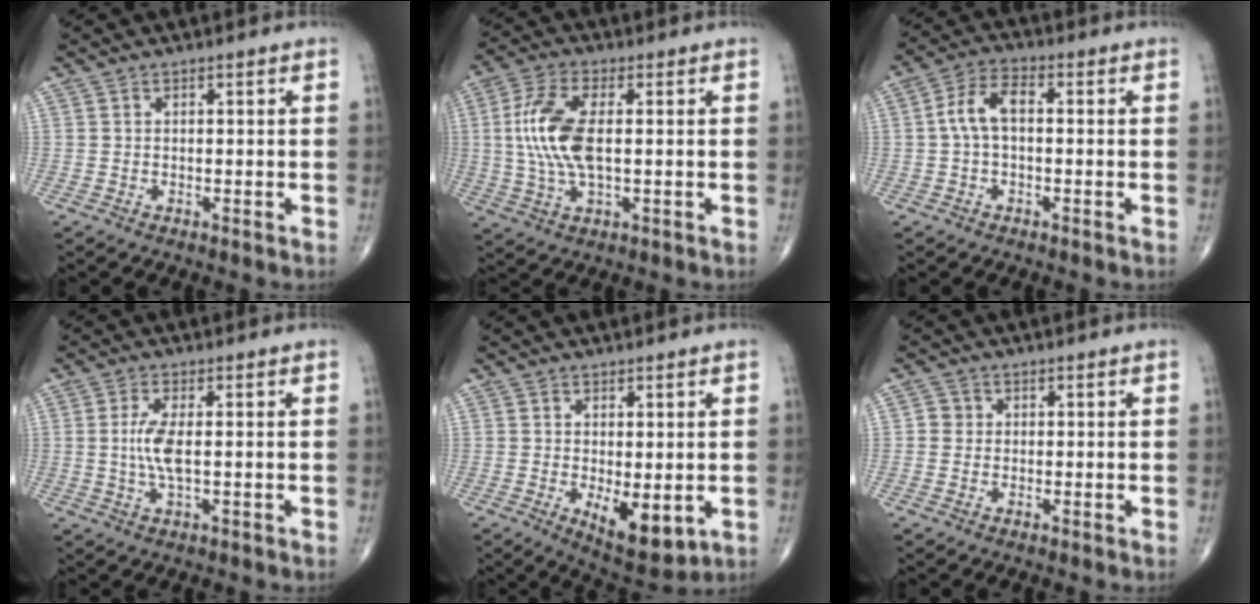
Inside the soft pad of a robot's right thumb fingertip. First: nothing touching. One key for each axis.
{"total": 11.4, "fx": 0.7, "fy": 5.0, "fz": 10.3, "tx": -0.228, "ty": 0.004, "tz": 0.014}
{"total": 6.3, "fx": 0.1, "fy": 3.4, "fz": 5.4, "tx": -0.107, "ty": 0.025, "tz": -0.007}
{"total": 5.0, "fx": 0.0, "fy": 1.4, "fz": 4.8, "tx": -0.114, "ty": -0.004, "tz": -0.001}
{"total": 8.1, "fx": -1.6, "fy": 3.6, "fz": 7.1, "tx": -0.096, "ty": -0.021, "tz": -0.012}
{"total": 2.0, "fx": 0.1, "fy": 1.9, "fz": 0.5, "tx": 0.002, "ty": 0.005, "tz": -0.002}